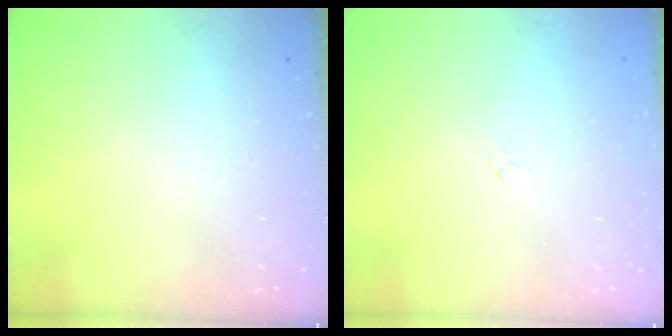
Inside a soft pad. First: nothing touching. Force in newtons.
{"total": 0.7, "press": 0.5, "slide": 0.4}